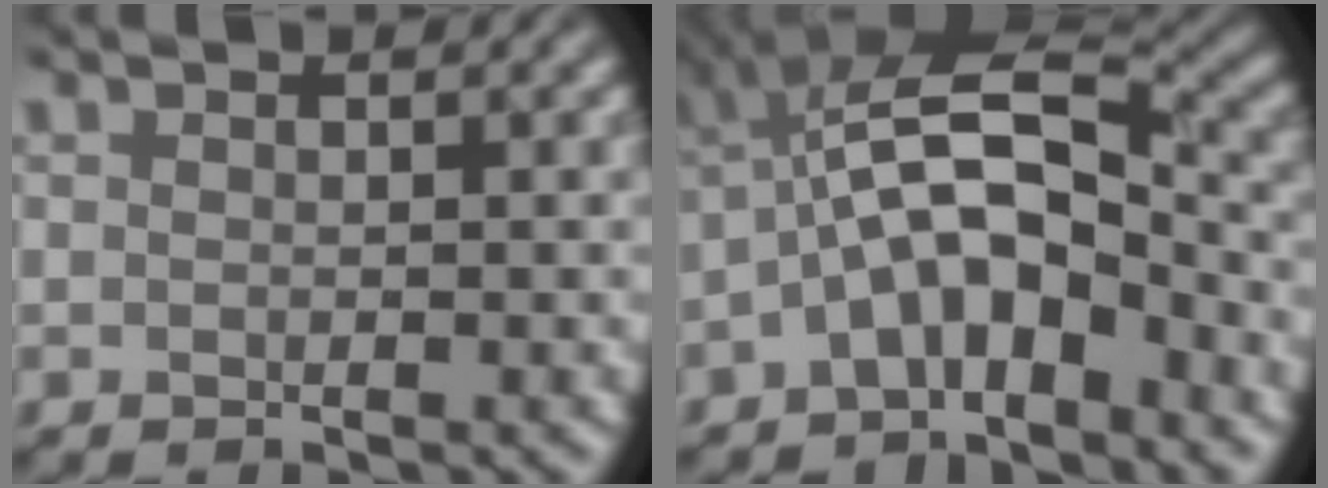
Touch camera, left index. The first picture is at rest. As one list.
[{"total": 7.9, "force": [-2.6, 3.4, 6.7], "torque": [-0.120, 0.019, -0.056]}]